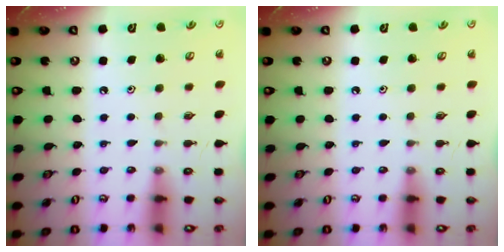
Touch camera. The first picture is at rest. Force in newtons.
{"total": 0.0}